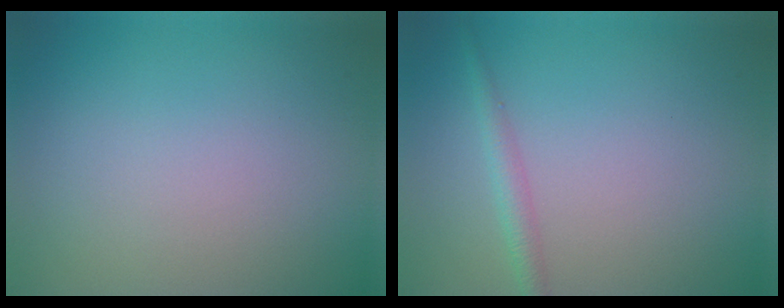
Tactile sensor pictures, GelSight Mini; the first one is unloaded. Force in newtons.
{"total": 1.7, "press": 1.7, "slide": 0.1}